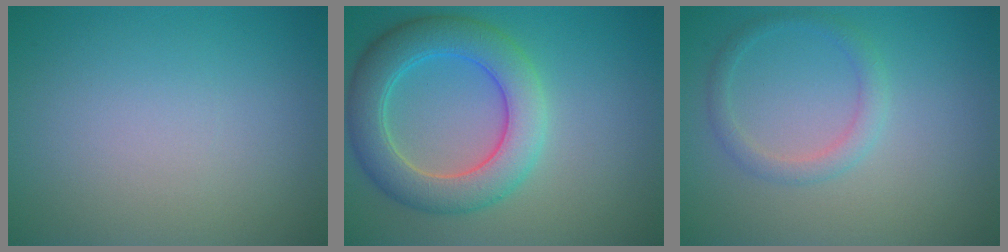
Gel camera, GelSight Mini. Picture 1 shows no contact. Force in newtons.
{"total": 6.6, "press": 6.6, "slide": 0.2}
{"total": 1.9, "press": 1.9, "slide": 0.1}